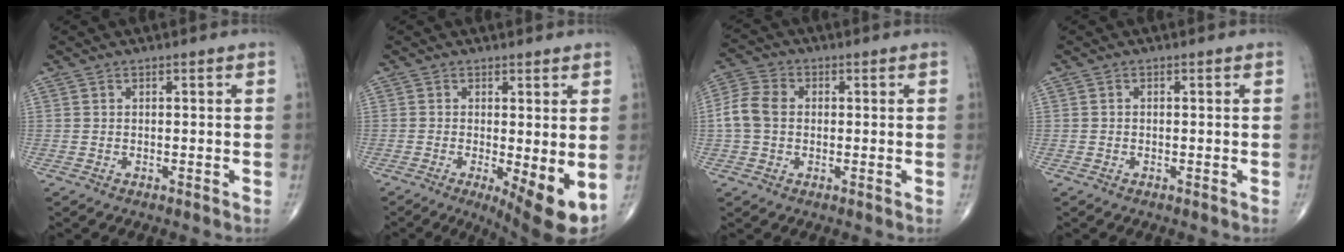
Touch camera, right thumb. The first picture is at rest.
{"total": 8.6, "force": [-1.7, 2.4, 8.1], "torque": [-0.120, -0.023, -0.021]}
{"total": 6.9, "force": [0.0, 5.3, 4.4], "torque": [-0.093, 0.019, -0.007]}
{"total": 0.0}